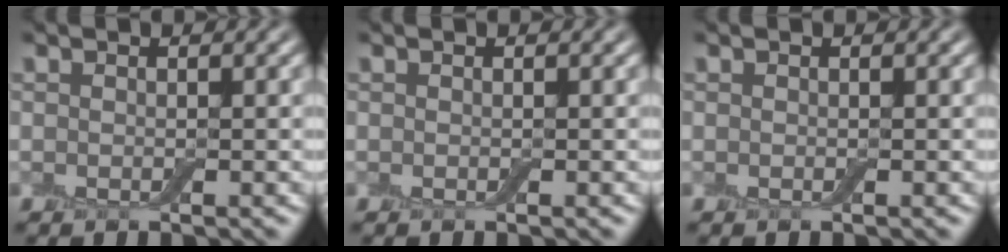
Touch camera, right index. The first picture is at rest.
{"total": 0.0}
{"total": 0.0}